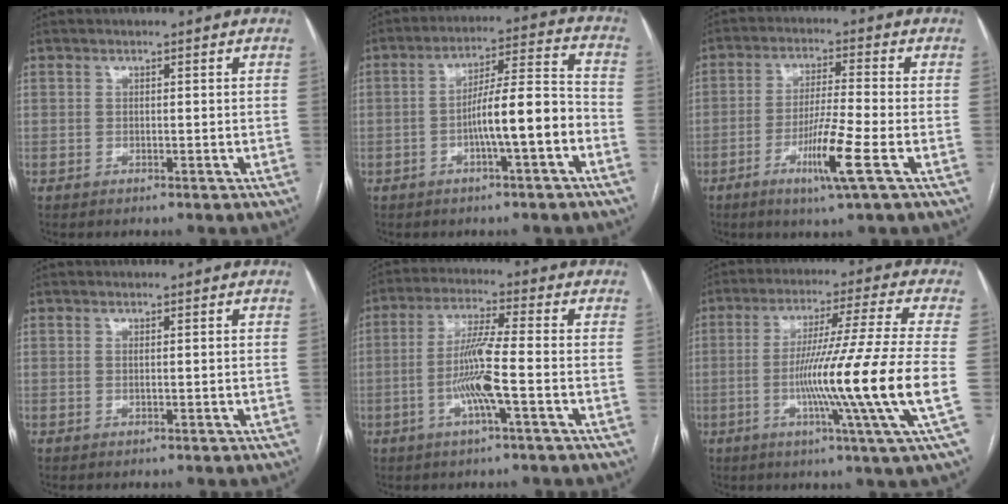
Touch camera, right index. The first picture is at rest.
{"total": 9.9, "force": [-3.4, 0.6, 9.2], "torque": [-0.155, 0.025, -0.052]}
{"total": 8.7, "force": [-3.7, -0.8, 7.8], "torque": [-0.149, -0.017, -0.070]}
{"total": 0.6, "force": [0.0, 0.0, 0.6], "torque": [-0.014, -0.001, 0.002]}
{"total": 8.6, "force": [-2.3, -0.2, 8.2], "torque": [-0.166, 0.000, -0.047]}
{"total": 17.1, "force": [-3.6, -3.2, 16.4], "torque": [-0.284, -0.023, -0.072]}